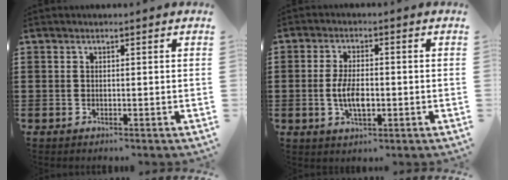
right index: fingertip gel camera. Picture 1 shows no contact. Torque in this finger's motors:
{"motor_torque": [2.00, 0.14, 0.72, 0.19]}